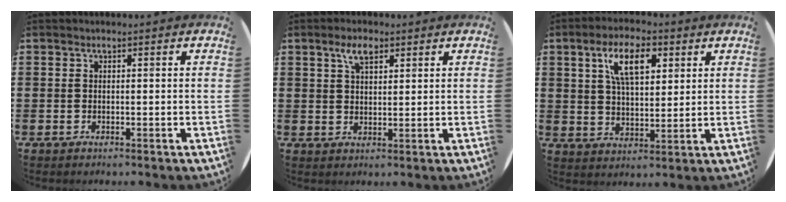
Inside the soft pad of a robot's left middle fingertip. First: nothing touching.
{"total": 3.9, "force": [2.5, 1.6, 2.4], "torque": [-0.047, 0.005, 0.044]}
{"total": 8.7, "force": [4.2, 3.9, 6.5], "torque": [-0.125, 0.009, 0.071]}